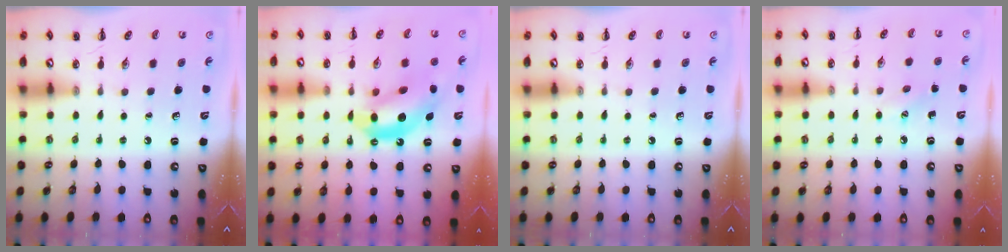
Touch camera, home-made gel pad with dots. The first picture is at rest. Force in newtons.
{"total": 12.0, "press": 11.5, "slide": 3.3}
{"total": 0.0}
{"total": 6.0, "press": 5.8, "slide": 1.6}